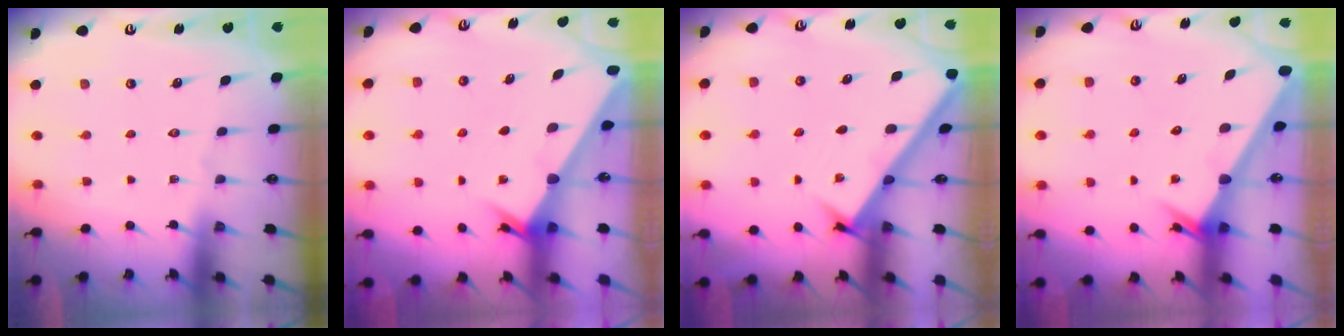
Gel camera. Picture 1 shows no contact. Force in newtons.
{"total": 2.4, "press": 2.4, "slide": 0.2}
{"total": 2.7, "press": 2.7, "slide": 0.3}
{"total": 2.8, "press": 2.8, "slide": 0.1}